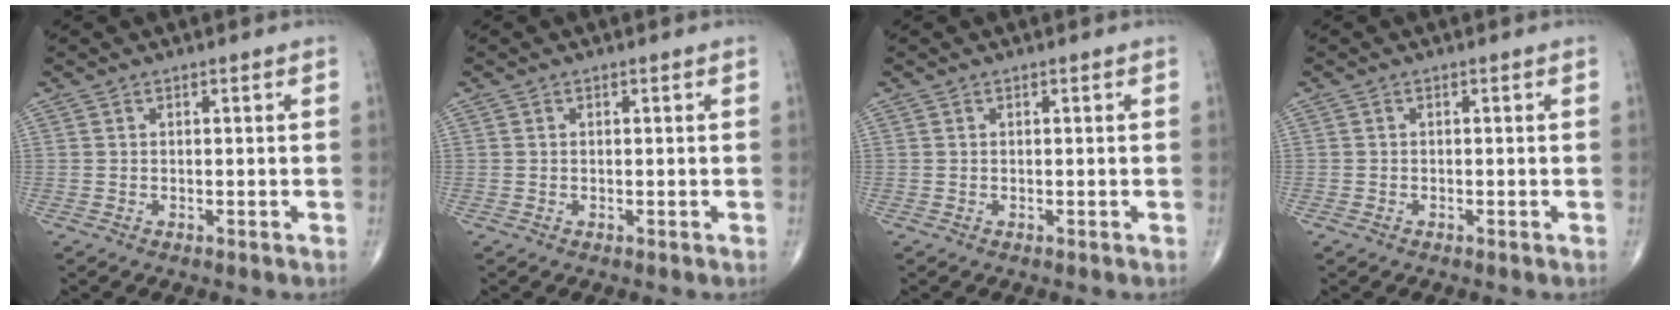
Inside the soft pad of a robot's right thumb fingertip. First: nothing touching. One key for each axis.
{"total": 0.0}
{"total": 0.0}
{"total": 0.6, "fx": -0.4, "fy": 0.3, "fz": 0.2, "tx": -0.005, "ty": -0.001, "tz": -0.011}